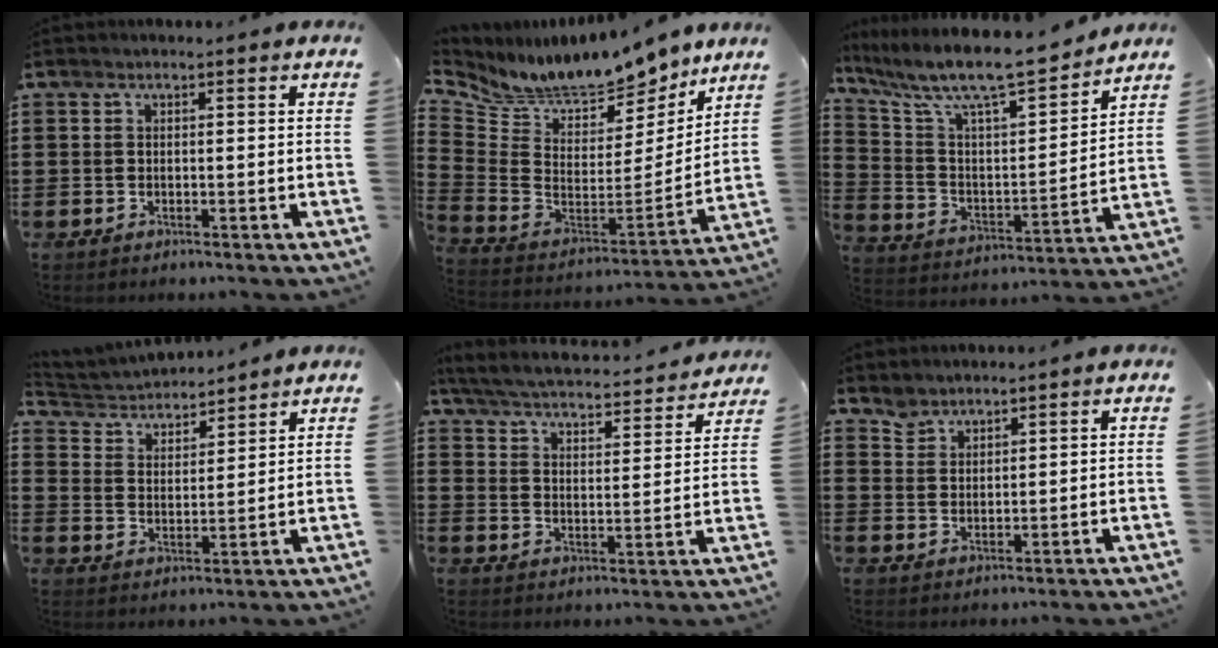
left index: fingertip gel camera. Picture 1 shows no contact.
{"total": 8.5, "force": [8.0, 2.0, 2.1], "torque": [-0.076, -0.068, 0.137]}
{"total": 10.1, "force": [8.8, 1.3, 4.8], "torque": [-0.125, -0.065, 0.143]}
{"total": 3.9, "force": [3.9, 0.7, -0.1], "torque": [-0.021, -0.021, 0.066]}
{"total": 3.9, "force": [3.8, -0.2, 0.9], "torque": [-0.039, -0.032, 0.058]}
{"total": 2.7, "force": [2.6, 0.9, -0.3], "torque": [-0.002, -0.004, 0.052]}